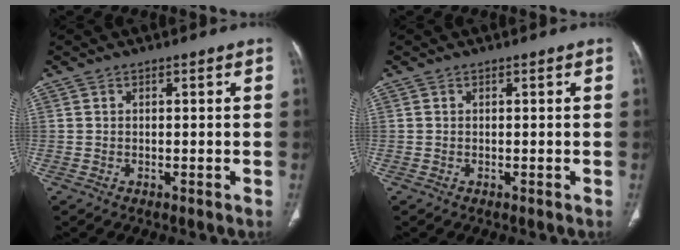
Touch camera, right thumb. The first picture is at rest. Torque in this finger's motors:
{"motor_torque": [0.27, 0.03, 0.11, -0.12, -0.09]}